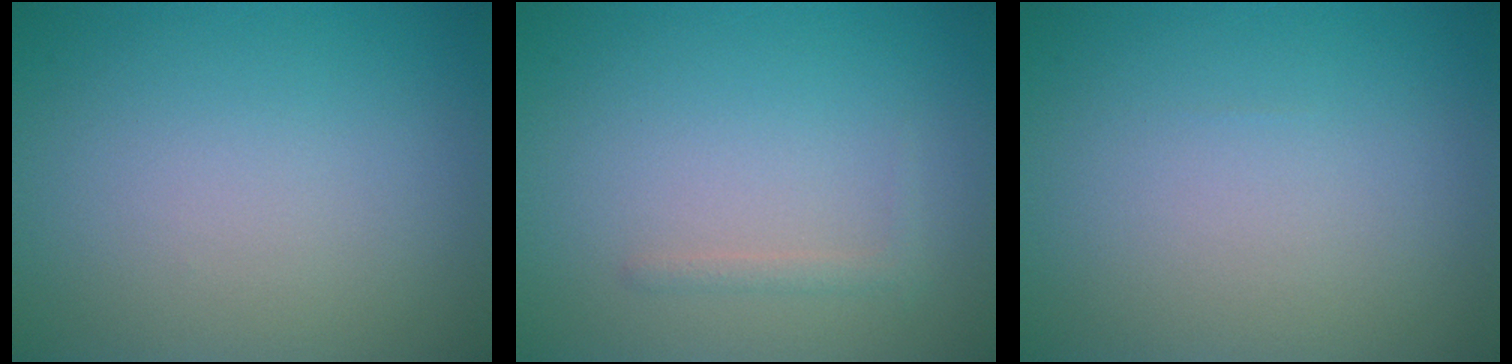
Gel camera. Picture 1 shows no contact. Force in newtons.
{"total": 0.8, "press": 0.8, "slide": 0.0}
{"total": 0.0}